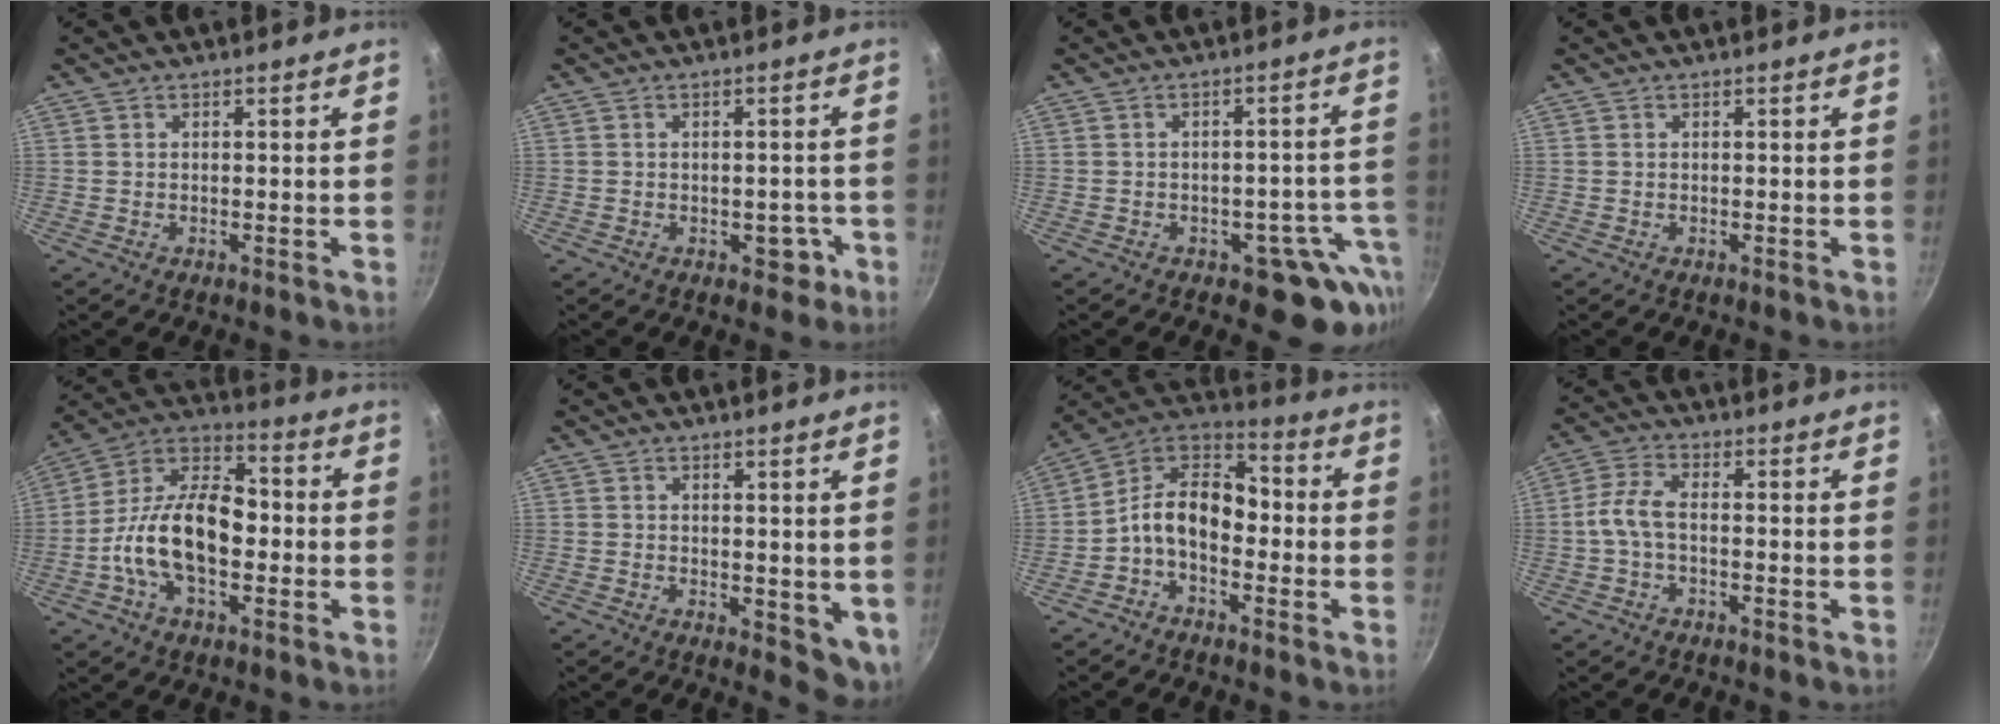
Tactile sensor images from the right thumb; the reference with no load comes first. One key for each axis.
{"total": 3.4, "fx": -1.5, "fy": 2.3, "fz": 2.0, "tx": -0.003, "ty": 0.015, "tz": -0.018}
{"total": 9.4, "fx": -5.1, "fy": 4.7, "fz": 6.4, "tx": -0.039, "ty": 0.042, "tz": -0.059}
{"total": 0.0}
{"total": 17.5, "fx": -2.5, "fy": 9.8, "fz": 14.3, "tx": -0.248, "ty": 0.039, "tz": -0.050}
{"total": 5.4, "fx": 0.2, "fy": 2.4, "fz": 4.8, "tx": -0.045, "ty": -0.016, "tz": 0.008}
{"total": 12.1, "fx": -2.4, "fy": 7.6, "fz": 9.0, "tx": -0.138, "ty": 0.062, "tz": -0.058}
{"total": 5.5, "fx": -0.8, "fy": 2.8, "fz": 4.7, "tx": -0.106, "ty": 0.017, "tz": -0.022}